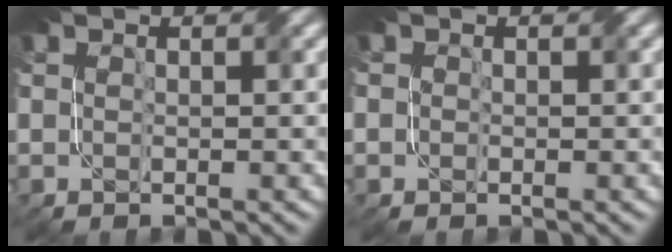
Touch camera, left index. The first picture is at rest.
{"total": 0.8, "force": [0.2, 0.8, -0.1], "torque": [0.001, 0.004, 0.000]}